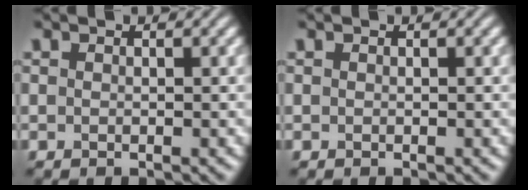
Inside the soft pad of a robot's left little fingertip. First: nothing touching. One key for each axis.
{"total": 0.0}